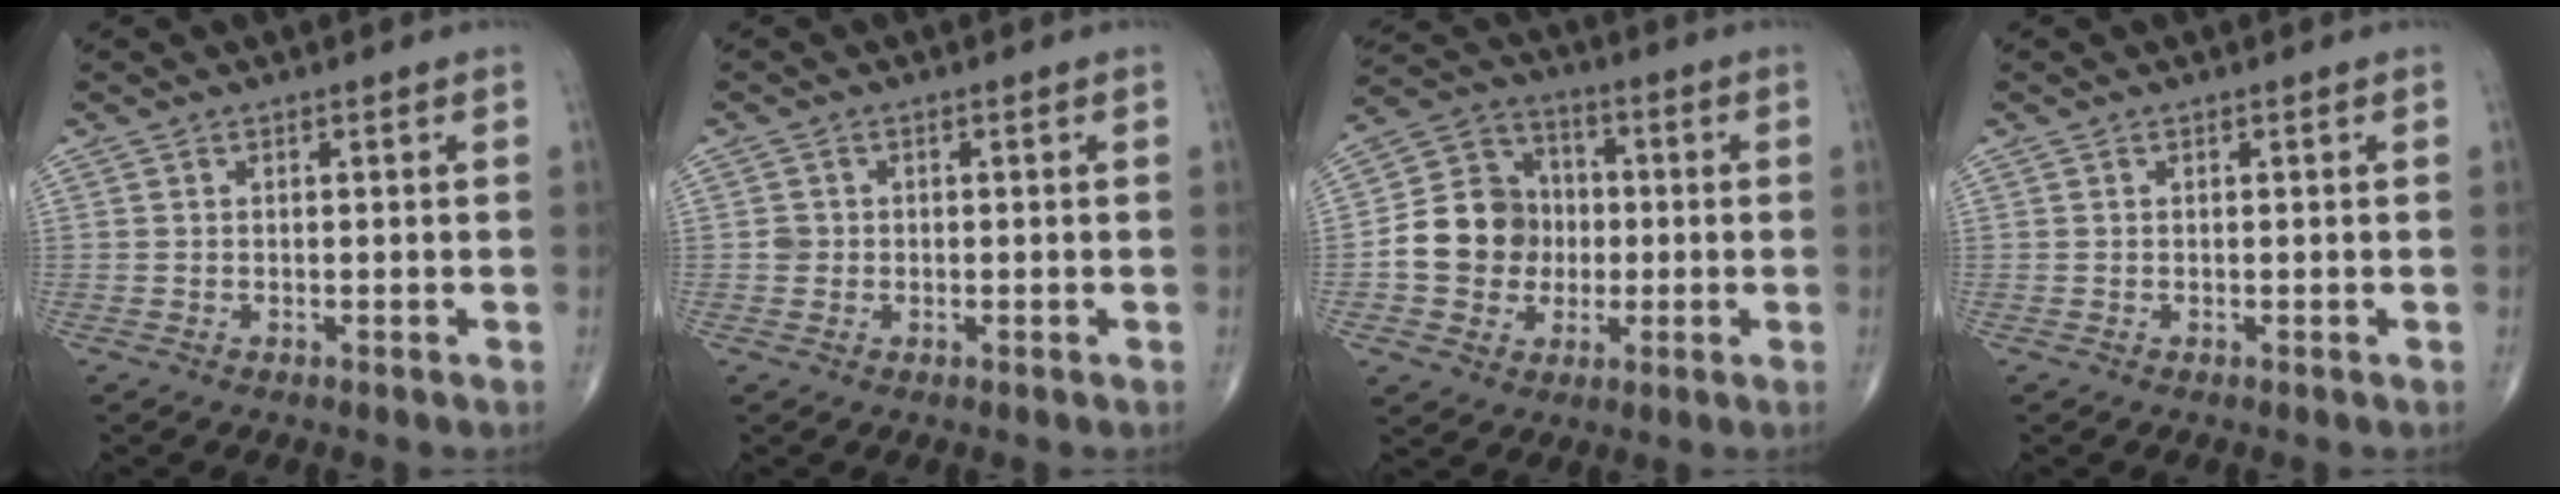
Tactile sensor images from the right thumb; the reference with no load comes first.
{"total": 1.4, "force": [0.0, 1.4, 0.4], "torque": [-0.001, 0.003, 0.000]}
{"total": 13.2, "force": [-1.4, 11.7, 5.9], "torque": [-0.071, 0.028, -0.029]}
{"total": 0.0}